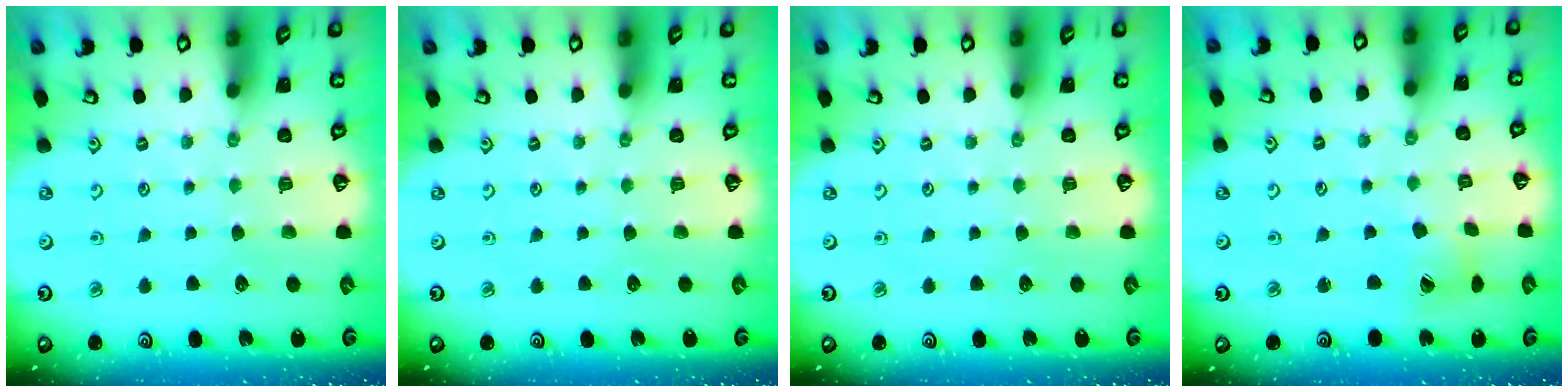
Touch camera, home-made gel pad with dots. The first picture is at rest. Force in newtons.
{"total": 0.0}
{"total": 0.0}
{"total": 6.9, "press": 6.9, "slide": 0.5}